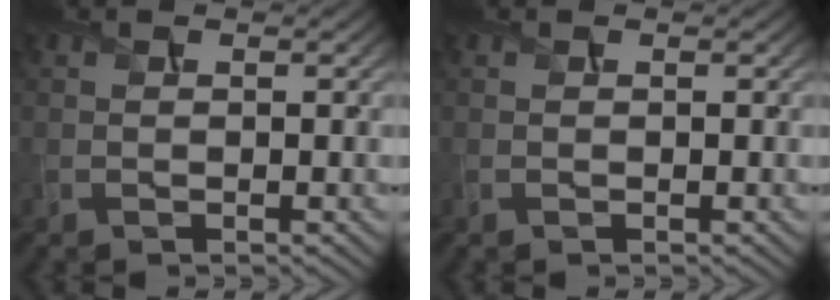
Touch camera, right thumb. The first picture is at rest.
{"total": 0.0}